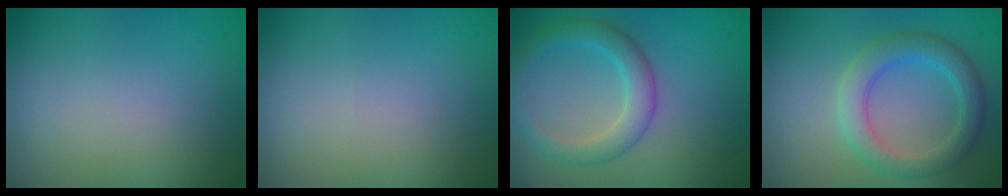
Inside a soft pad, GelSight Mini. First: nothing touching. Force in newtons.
{"total": 0.0}
{"total": 3.6, "press": 3.6, "slide": 0.0}
{"total": 3.7, "press": 3.7, "slide": 0.3}